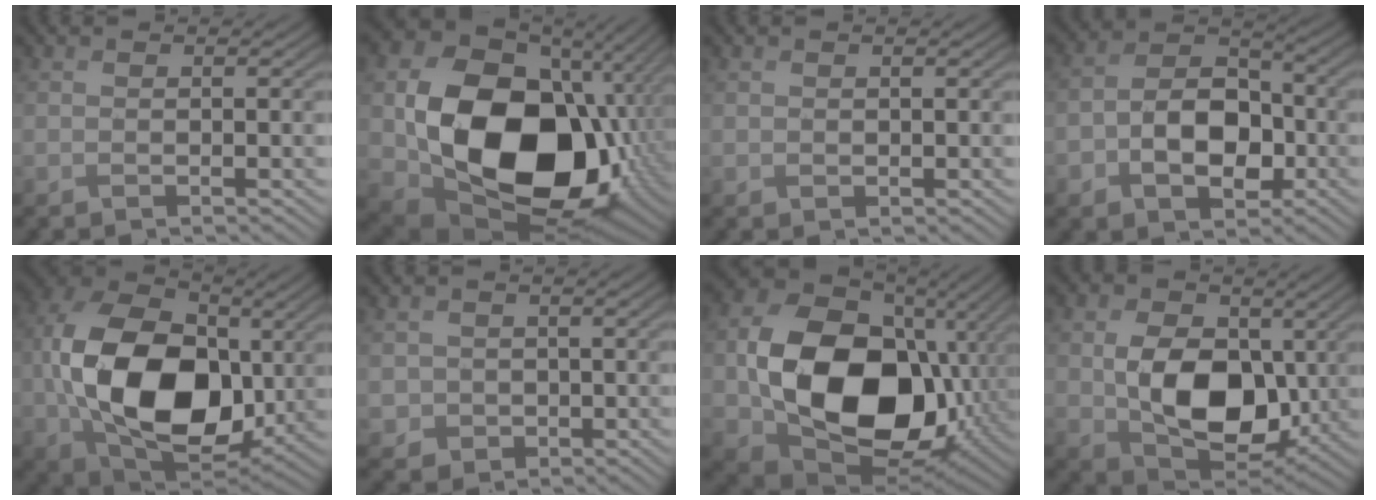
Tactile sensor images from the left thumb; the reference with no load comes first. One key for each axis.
{"total": 20.8, "fx": -1.1, "fy": 15.9, "fz": 13.5, "tx": -0.289, "ty": -0.074, "tz": 0.026}
{"total": 0.7, "fx": 0.5, "fy": 0.6, "fz": 0.1, "tx": -0.004, "ty": -0.003, "tz": 0.012}
{"total": 9.4, "fx": -2.7, "fy": 6.4, "fz": 6.3, "tx": -0.116, "ty": -0.004, "tz": -0.055}
{"total": 18.3, "fx": -0.7, "fy": 12.5, "fz": 13.4, "tx": -0.293, "ty": -0.003, "tz": -0.011}
{"total": 3.3, "fx": 0.2, "fy": 3.2, "fz": 0.6, "tx": -0.029, "ty": -0.010, "tz": -0.001}
{"total": 18.6, "fx": -1.0, "fy": 14.2, "fz": 12.0, "tx": -0.238, "ty": -0.055, "tz": 0.006}
{"total": 12.4, "fx": 0.4, "fy": 8.6, "fz": 8.9, "tx": -0.180, "ty": -0.013, "tz": 0.014}